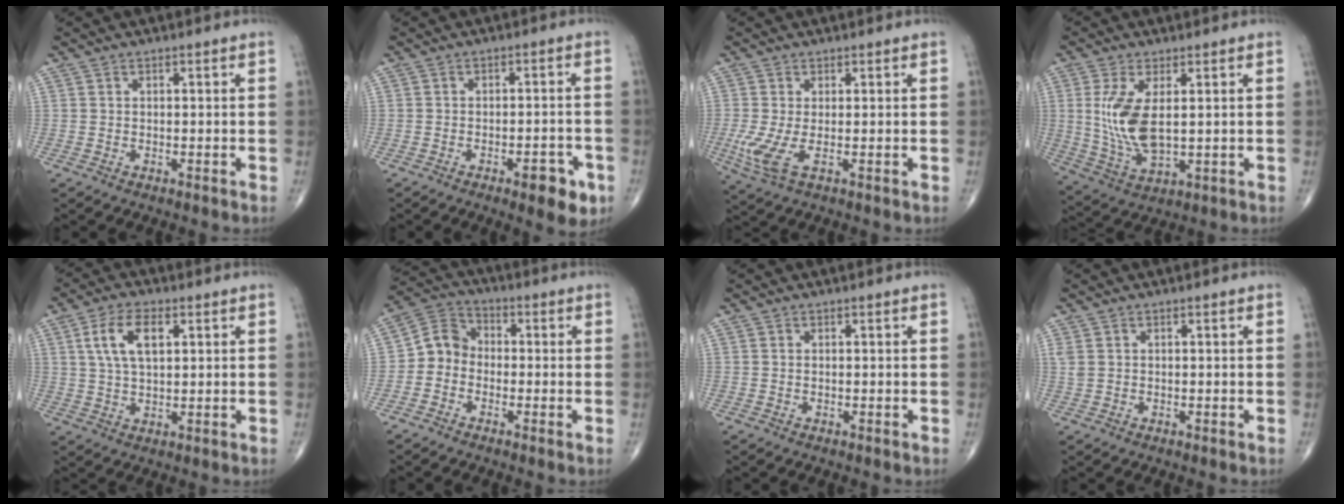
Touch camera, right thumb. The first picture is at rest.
{"total": 6.8, "force": [-3.4, 2.6, 5.3], "torque": [-0.051, 0.014, -0.040]}
{"total": 5.1, "force": [-0.7, 1.7, 4.8], "torque": [-0.128, -0.015, -0.012]}
{"total": 10.6, "force": [1.6, 4.7, 9.3], "torque": [-0.195, -0.016, 0.044]}
{"total": 8.4, "force": [2.7, 4.2, 6.8], "torque": [-0.128, 0.001, 0.052]}
{"total": 6.5, "force": [-1.6, 5.6, 2.9], "torque": [-0.034, 0.028, -0.049]}
{"total": 0.0}
{"total": 1.5, "force": [0.5, 1.1, 0.9], "torque": [-0.026, 0.005, 0.016]}